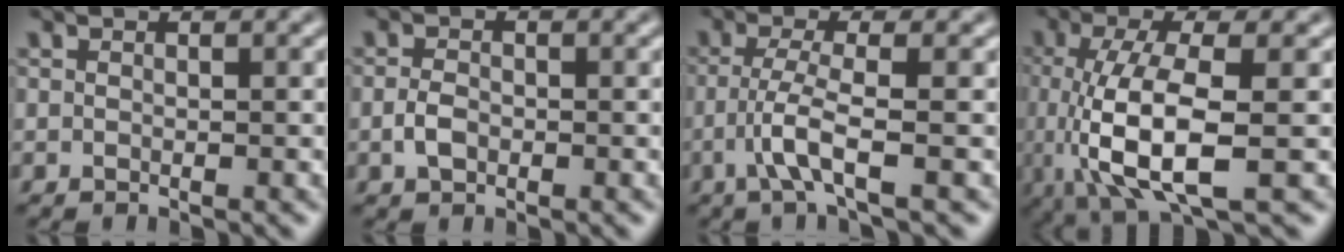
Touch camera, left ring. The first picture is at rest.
{"total": 1.7, "force": [-0.4, 1.2, 1.2], "torque": [-0.026, 0.001, -0.011]}
{"total": 3.2, "force": [-1.1, 0.3, 3.0], "torque": [-0.066, 0.004, -0.029]}
{"total": 7.8, "force": [-1.1, 2.4, 7.3], "torque": [-0.151, -0.010, -0.017]}